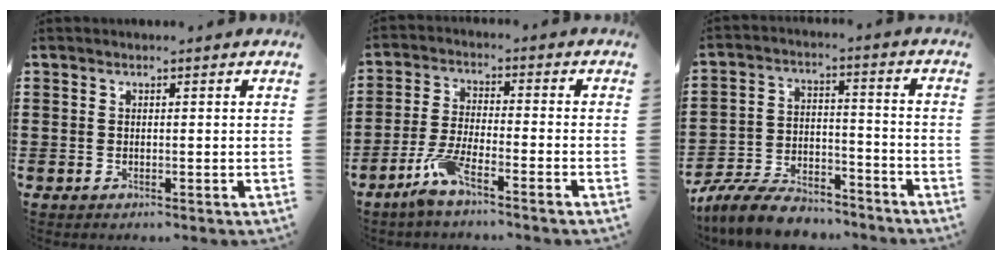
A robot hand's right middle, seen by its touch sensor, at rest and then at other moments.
{"total": 5.6, "force": [-4.0, 0.6, 3.9], "torque": [-0.091, -0.011, -0.079]}
{"total": 8.7, "force": [-8.1, 1.9, 2.6], "torque": [-0.053, 0.020, -0.157]}